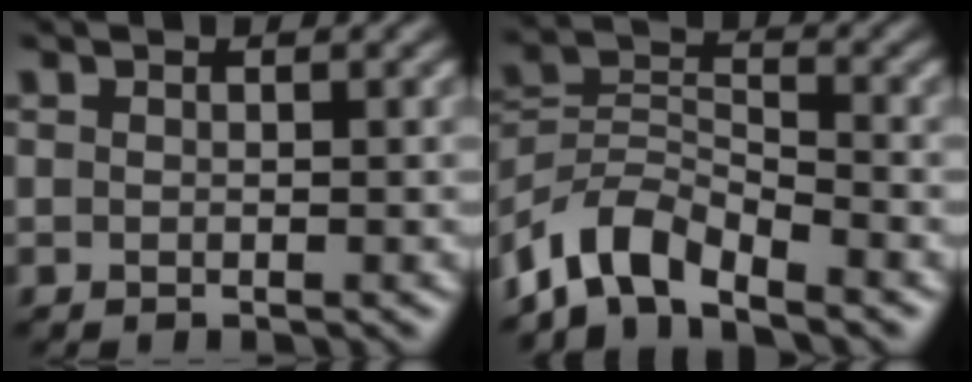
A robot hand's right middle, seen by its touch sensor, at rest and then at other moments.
{"total": 5.7, "force": [-4.6, 2.1, 2.6], "torque": [-0.043, 0.000, -0.100]}